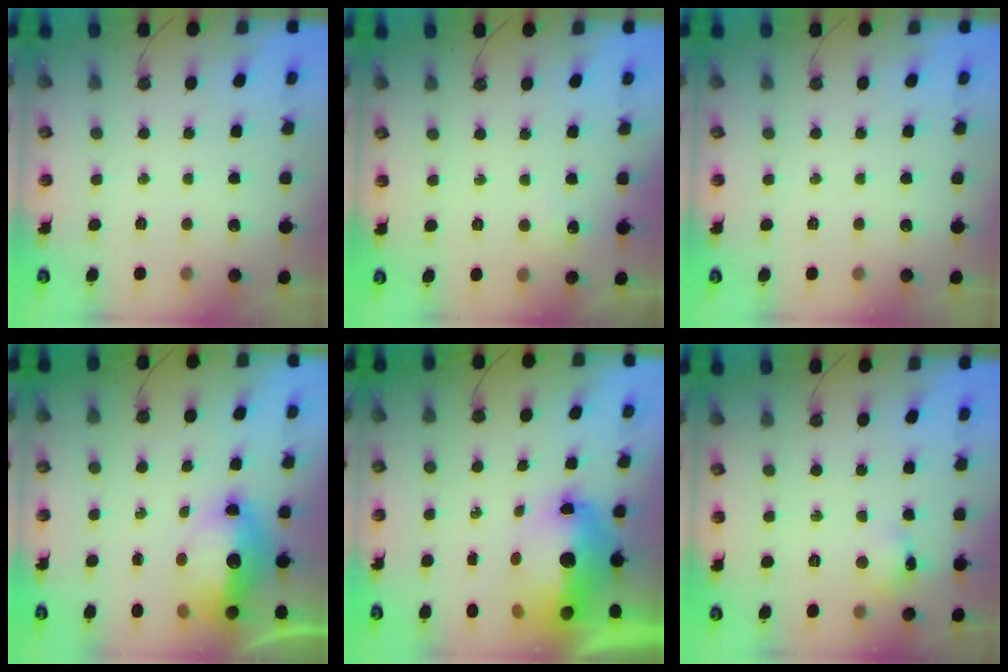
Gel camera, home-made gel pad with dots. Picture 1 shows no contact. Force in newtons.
{"total": 3.4, "press": 3.4, "slide": 0.3}
{"total": 0.0}
{"total": 19.9, "press": 15.4, "slide": 12.5}
{"total": 16.0, "press": 15.9, "slide": 1.8}
{"total": 4.3, "press": 4.3, "slide": 0.1}